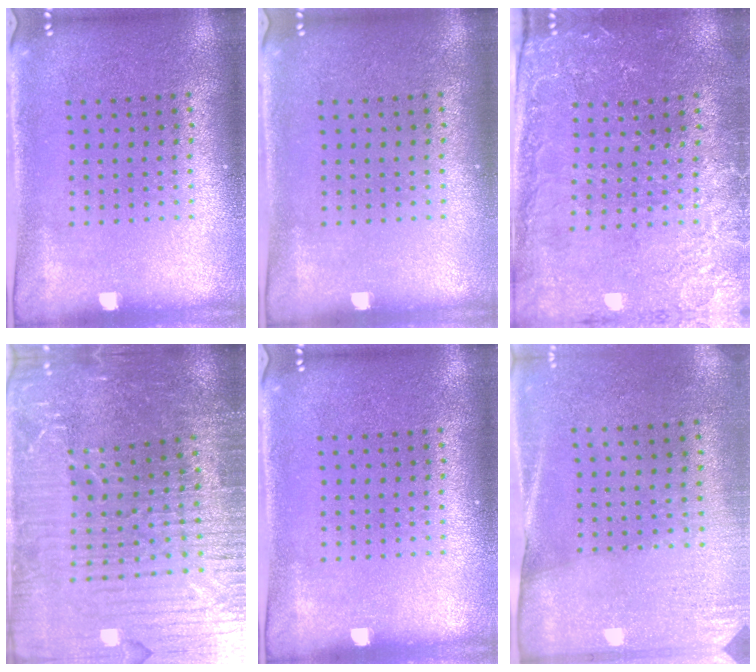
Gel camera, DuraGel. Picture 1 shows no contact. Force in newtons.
{"total": 0.0}
{"total": 0.6, "press": 0.4, "slide": 0.4}
{"total": 5.3, "press": 4.9, "slide": 1.9}
{"total": 0.0}
{"total": 2.6, "press": 2.2, "slide": 1.3}